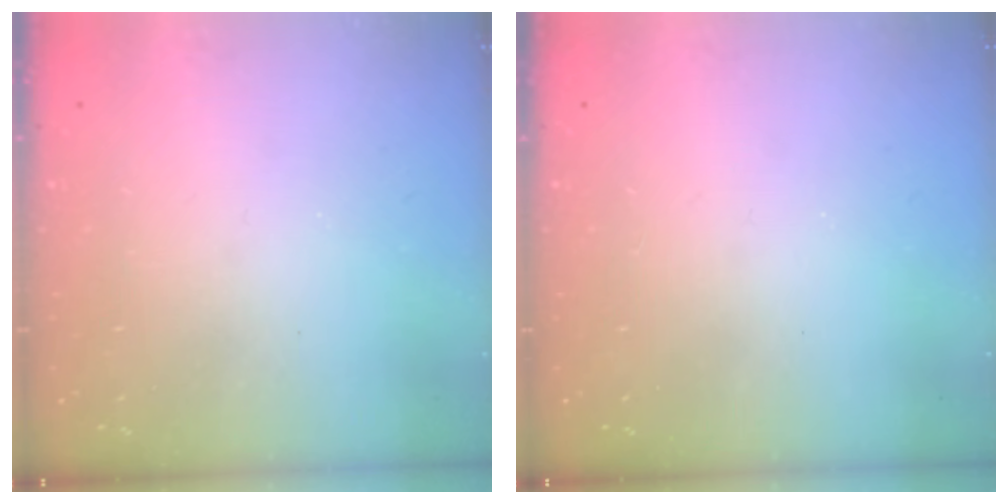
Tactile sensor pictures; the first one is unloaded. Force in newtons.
{"total": 0.0}